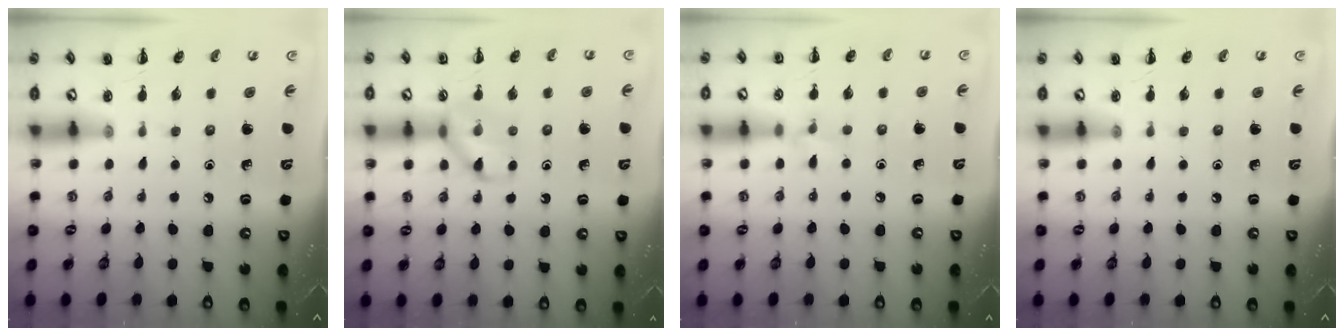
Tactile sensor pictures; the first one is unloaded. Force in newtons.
{"total": 11.6, "press": 11.6, "slide": 1.1}
{"total": 5.6, "press": 5.2, "slide": 1.8}
{"total": 0.0}